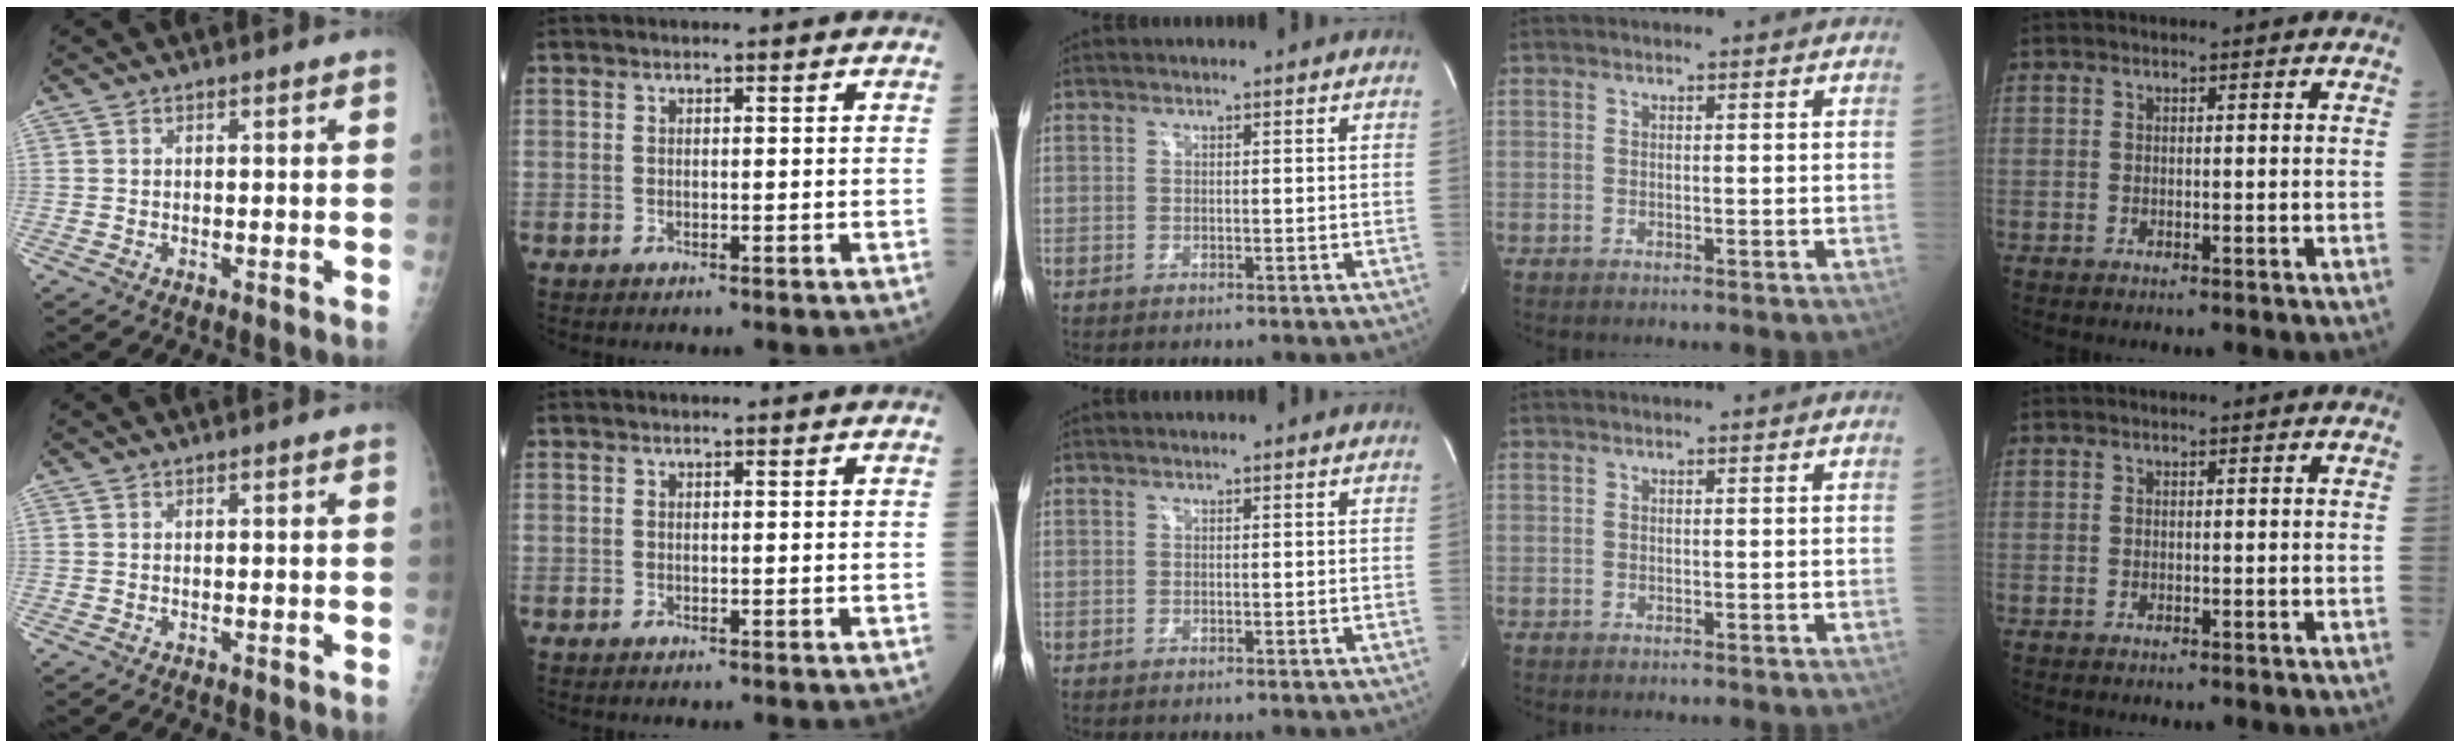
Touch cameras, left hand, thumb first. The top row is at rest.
{}